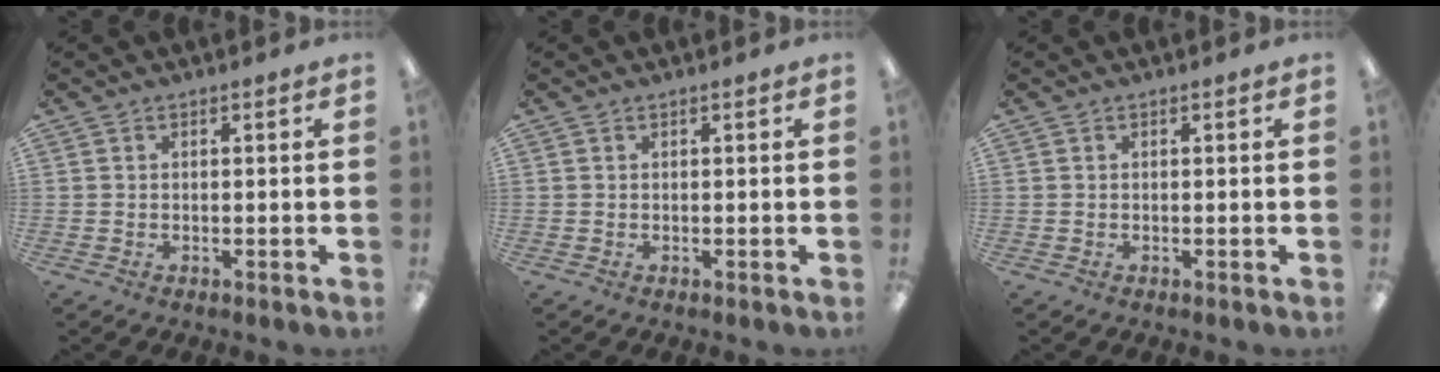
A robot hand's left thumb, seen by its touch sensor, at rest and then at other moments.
{"total": 0.0}
{"total": 0.0}